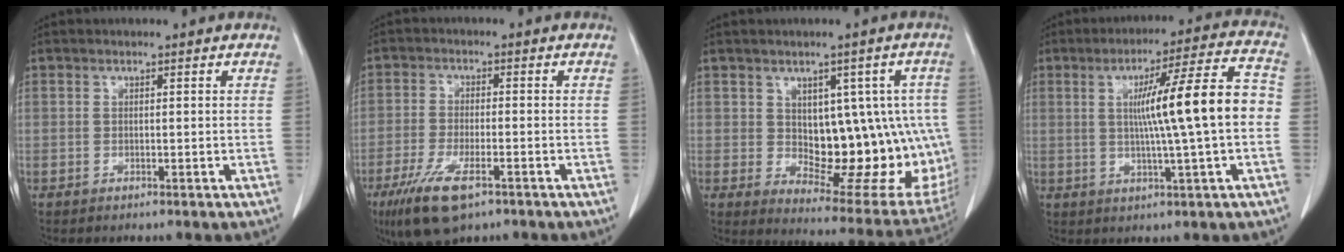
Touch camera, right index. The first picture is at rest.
{"total": 9.1, "force": [-5.4, 2.4, 6.9], "torque": [-0.133, -0.021, -0.092]}
{"total": 17.2, "force": [-0.3, 8.3, 15.1], "torque": [-0.148, 0.009, 0.024]}
{"total": 13.3, "force": [0.2, -0.3, 13.3], "torque": [-0.200, 0.017, 0.001]}